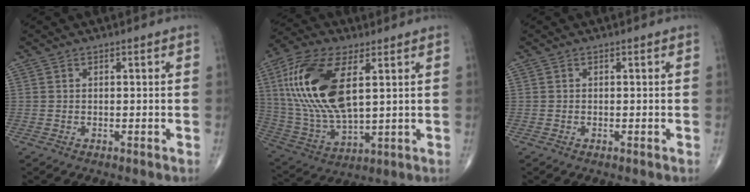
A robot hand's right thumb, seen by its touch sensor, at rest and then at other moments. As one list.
[{"total": 20.7, "force": [5.4, 9.6, 17.6], "torque": [-0.370, -0.016, 0.103]}, {"total": 0.0}]